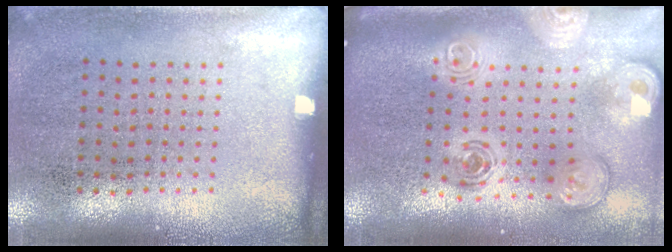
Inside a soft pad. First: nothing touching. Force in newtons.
{"total": 3.1, "press": 2.1, "slide": 2.3}